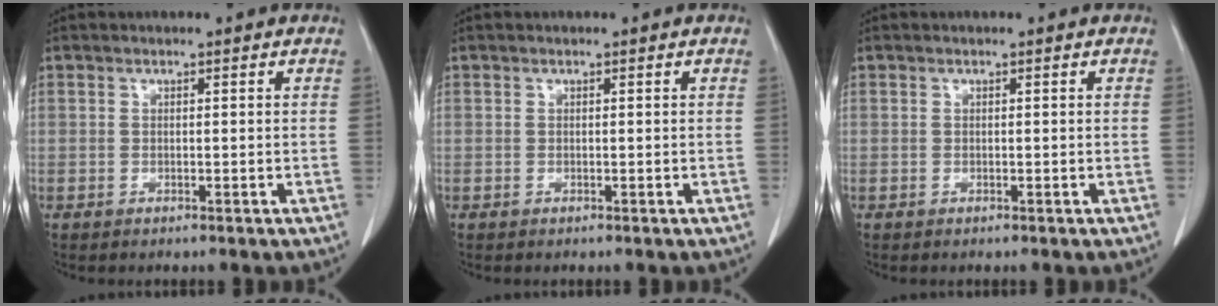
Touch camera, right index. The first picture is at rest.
{"total": 0.0}
{"total": 0.0}